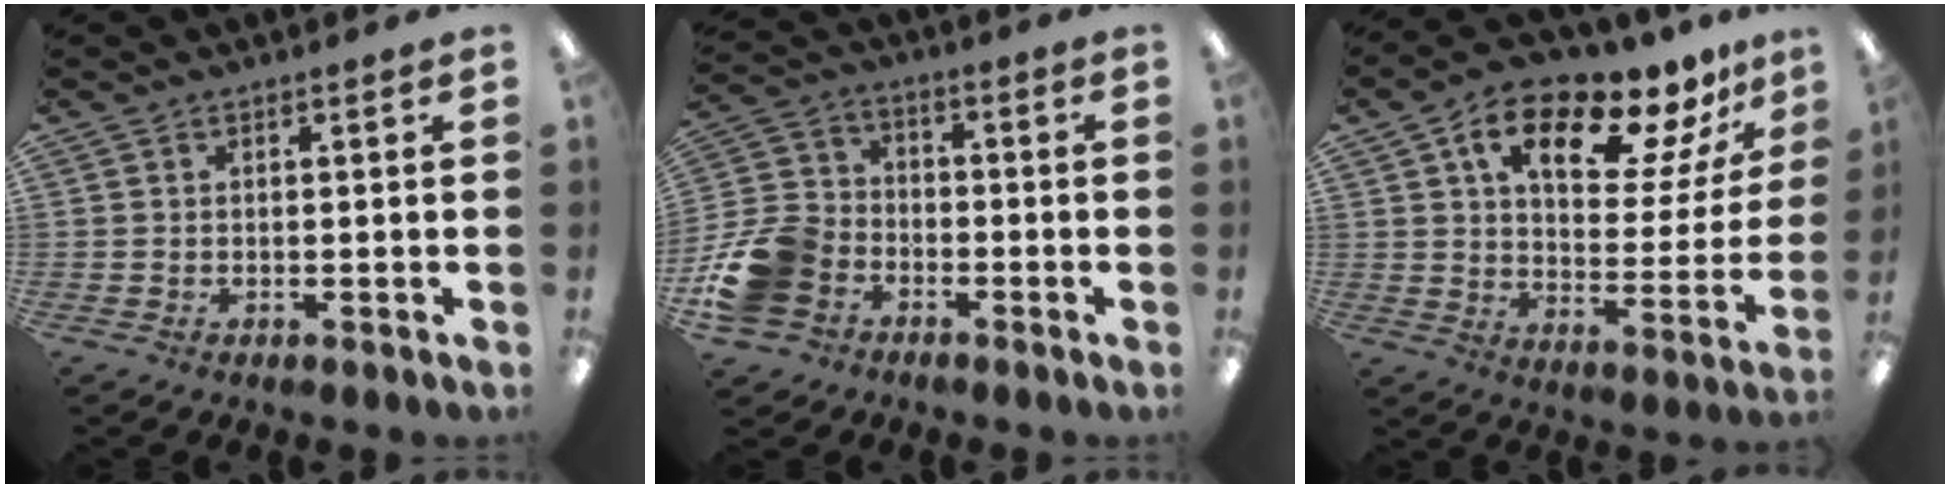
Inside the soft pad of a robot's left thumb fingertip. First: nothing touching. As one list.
[{"total": 13.4, "force": [-5.9, 10.3, 6.2], "torque": [-0.137, 0.053, -0.103]}, {"total": 15.8, "force": [10.5, 6.6, 9.9], "torque": [-0.155, -0.056, 0.174]}]